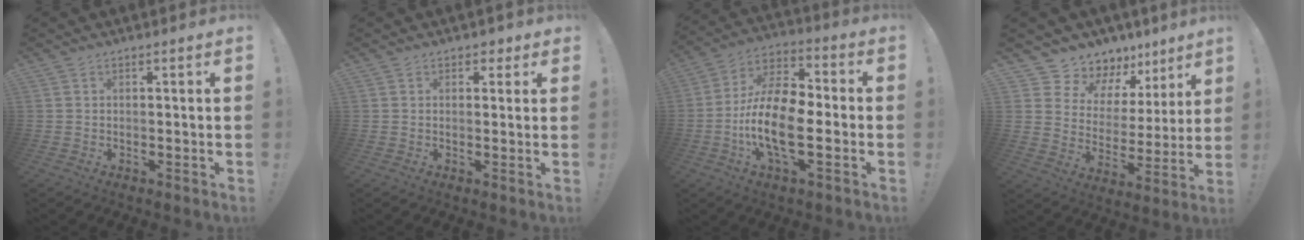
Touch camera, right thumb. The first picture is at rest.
{"total": 2.6, "force": [1.2, 2.1, 1.0], "torque": [0.004, -0.005, 0.019]}
{"total": 18.3, "force": [-4.3, 8.7, 15.5], "torque": [-0.303, 0.017, -0.071]}
{"total": 9.6, "force": [8.1, 5.0, 0.4], "torque": [-0.019, -0.080, 0.155]}